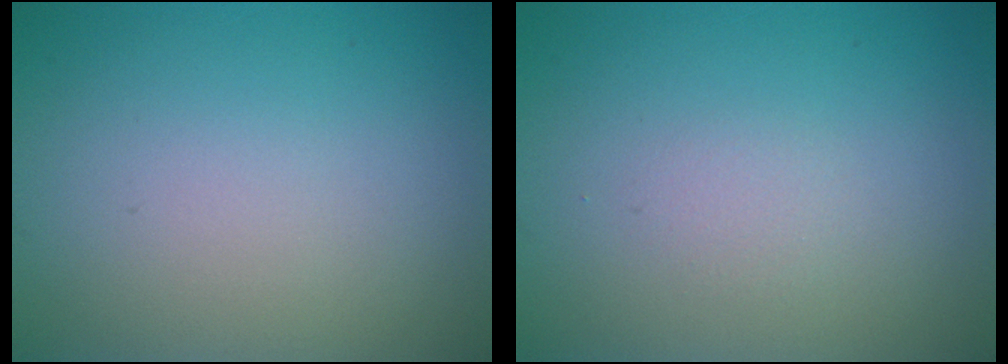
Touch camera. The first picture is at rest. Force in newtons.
{"total": 0.7, "press": 0.7, "slide": 0.1}